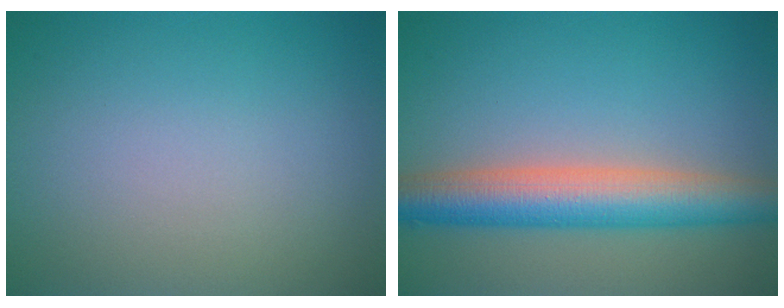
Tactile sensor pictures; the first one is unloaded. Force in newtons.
{"total": 6.9, "press": 6.9, "slide": 0.4}